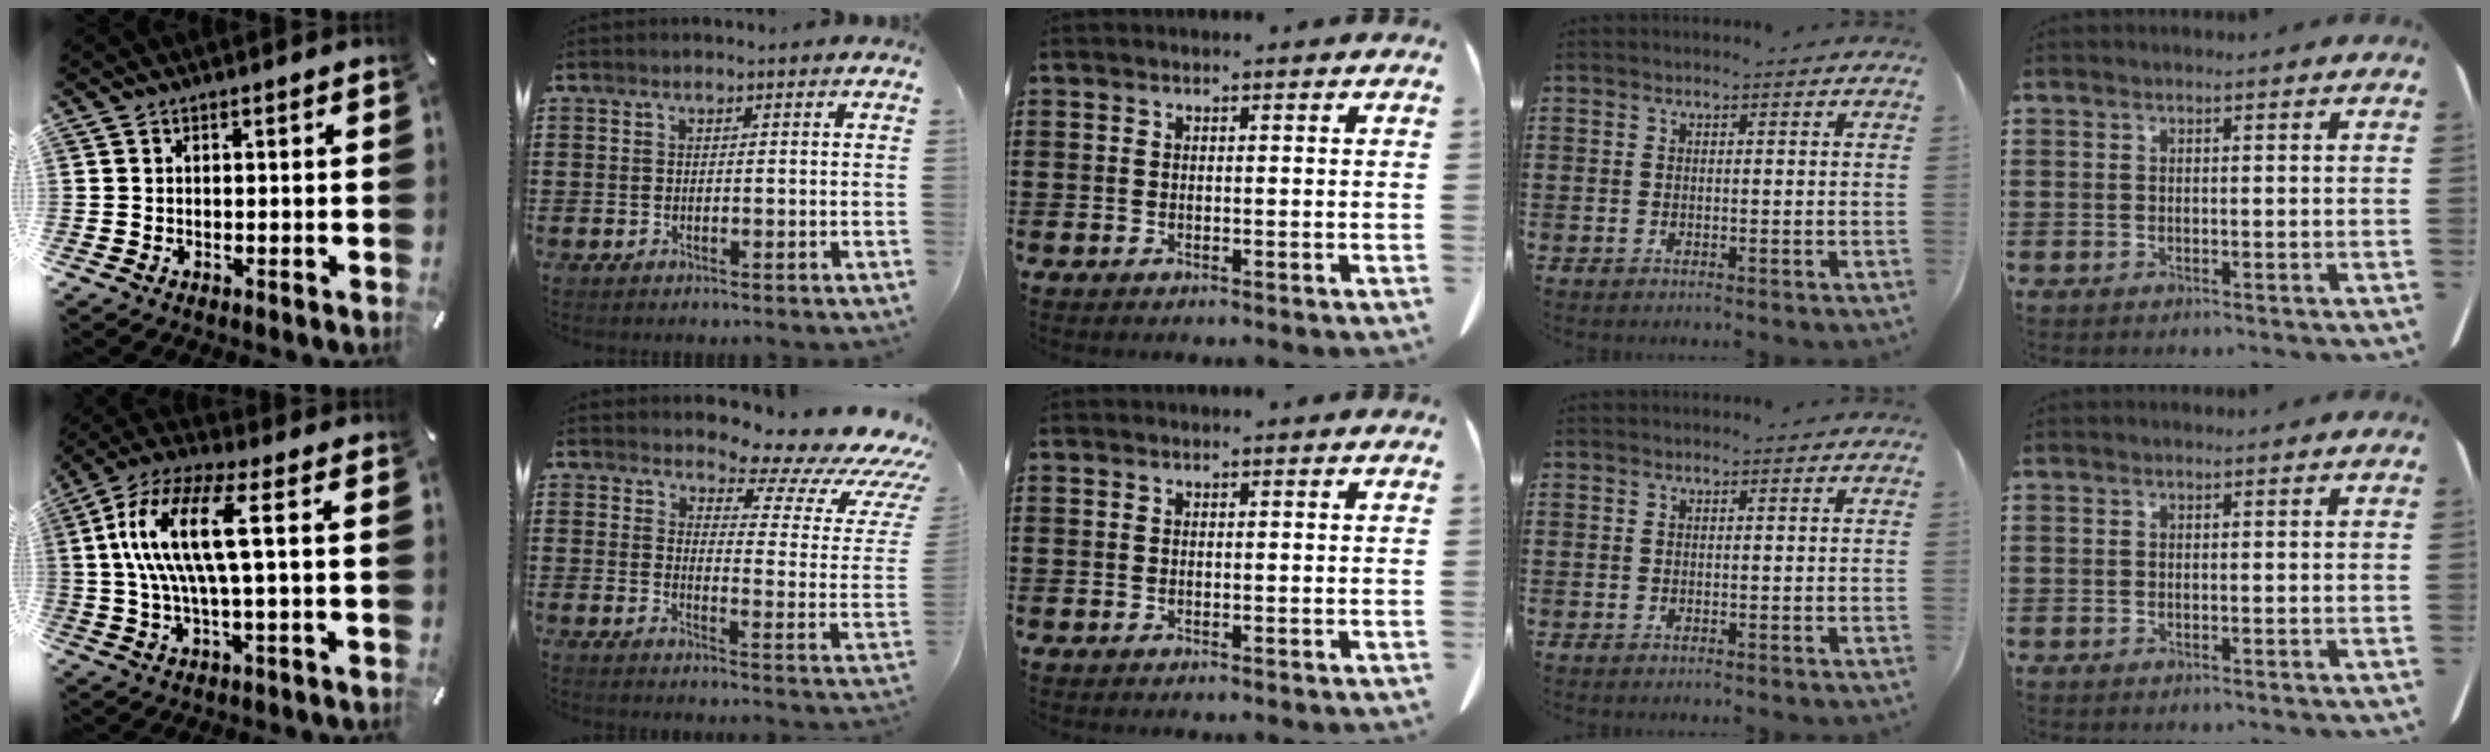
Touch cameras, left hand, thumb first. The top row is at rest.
{"thumb": {"total": 14.7, "force": [2.2, 4.0, 14.0], "torque": [-0.302, -0.010, 0.026]}, "index": {"total": 7.9, "force": [6.4, 2.4, 3.9], "torque": [-0.065, -0.049, 0.106]}}